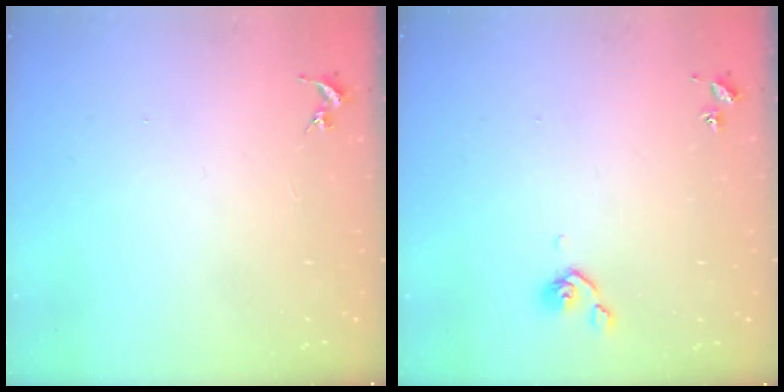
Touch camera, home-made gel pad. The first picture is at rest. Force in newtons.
{"total": 5.0, "press": 4.9, "slide": 1.2}